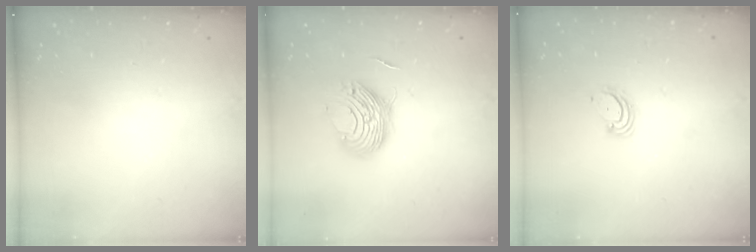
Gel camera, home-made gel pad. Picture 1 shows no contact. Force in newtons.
{"total": 10.4, "press": 10.4, "slide": 0.4}
{"total": 3.2, "press": 3.2, "slide": 0.3}